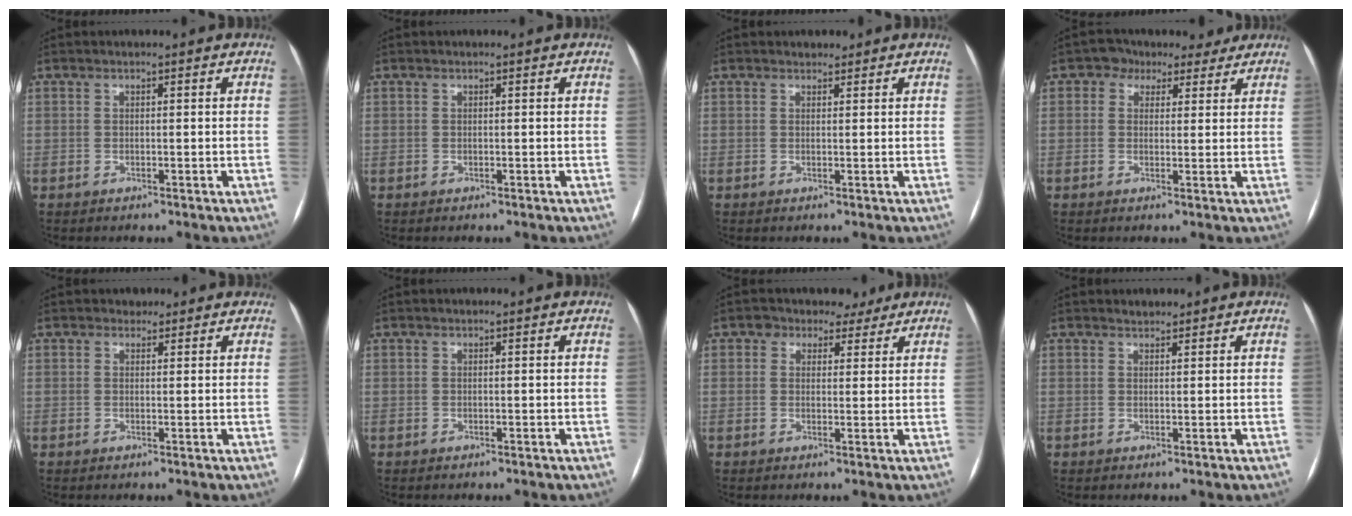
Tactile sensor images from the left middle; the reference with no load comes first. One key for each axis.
{"total": 0.0}
{"total": 1.1, "fx": 0.9, "fy": 0.6, "fz": 0.2, "tx": -0.005, "ty": 0.004, "tz": 0.011}
{"total": 5.5, "fx": 3.5, "fy": 3.9, "fz": 1.3, "tx": -0.014, "ty": 0.027, "tz": 0.047}
{"total": 1.6, "fx": 1.1, "fy": 1.2, "fz": -0.1, "tx": 0.011, "ty": 0.005, "tz": 0.008}
{"total": 0.0}
{"total": 4.7, "fx": 3.3, "fy": 3.2, "fz": 1.1, "tx": -0.008, "ty": 0.018, "tz": 0.045}
{"total": 1.0, "fx": 0.9, "fy": 0.4, "fz": 0.1, "tx": -0.007, "ty": 0.004, "tz": 0.016}